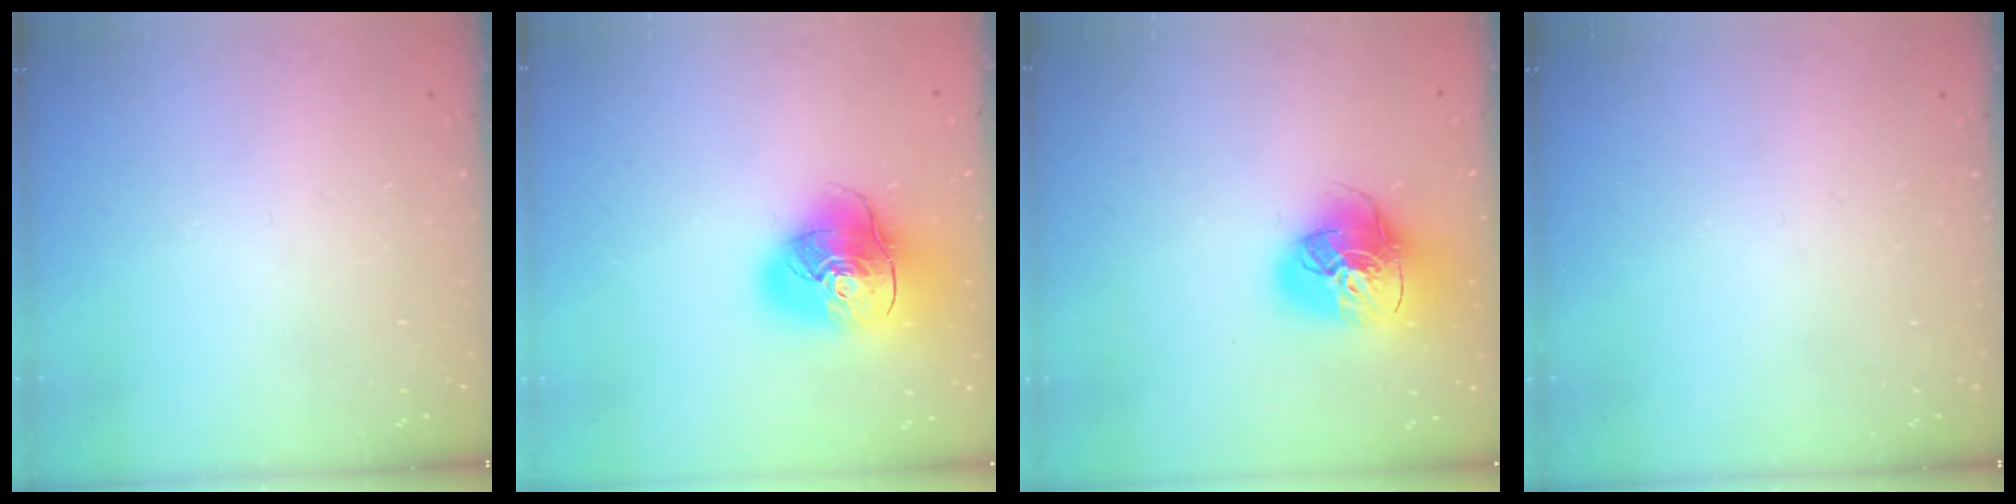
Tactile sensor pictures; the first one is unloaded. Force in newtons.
{"total": 17.9, "press": 17.8, "slide": 2.3}
{"total": 17.7, "press": 17.5, "slide": 2.2}
{"total": 0.0}